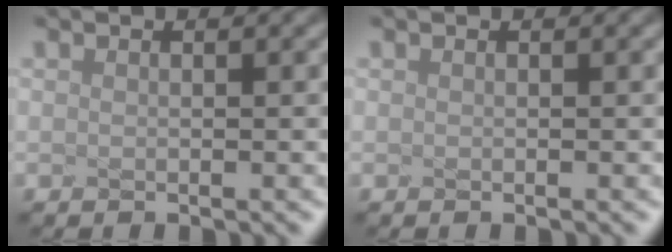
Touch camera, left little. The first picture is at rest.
{"total": 0.0}